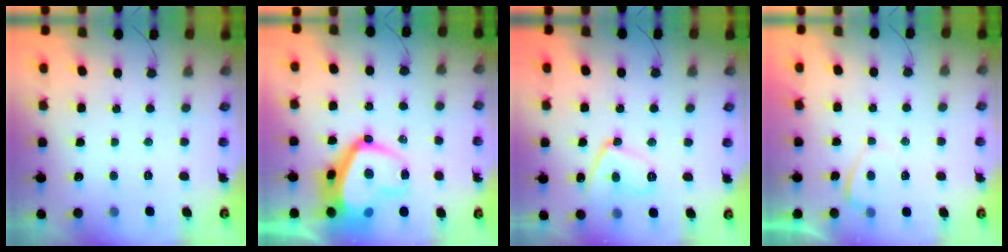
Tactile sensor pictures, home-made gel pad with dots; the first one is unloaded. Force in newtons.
{"total": 15.4, "press": 15.4, "slide": 1.2}
{"total": 11.4, "press": 11.1, "slide": 2.2}
{"total": 1.0, "press": 0.8, "slide": 0.5}